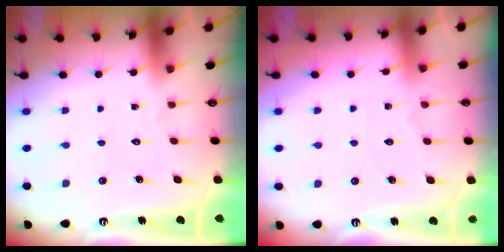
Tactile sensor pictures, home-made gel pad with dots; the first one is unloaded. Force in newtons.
{"total": 2.0, "press": 2.0, "slide": 0.3}